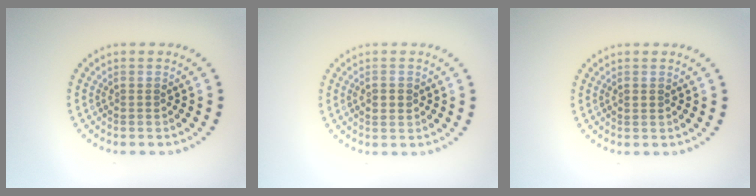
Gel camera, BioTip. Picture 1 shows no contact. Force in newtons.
{"total": 1.8, "press": 1.8, "slide": 0.1}
{"total": 0.7, "press": 0.7, "slide": 0.1}